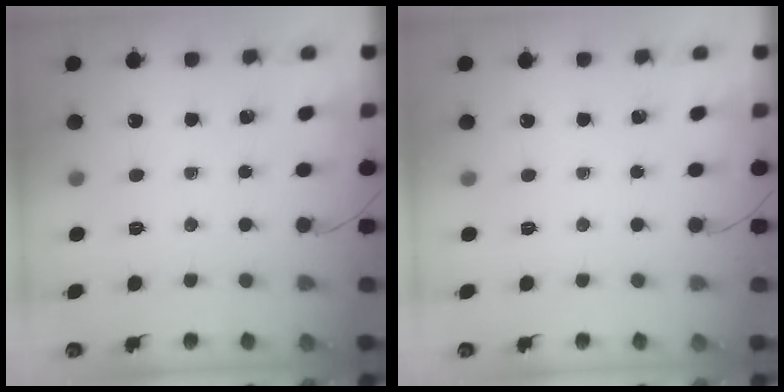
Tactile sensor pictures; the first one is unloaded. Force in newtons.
{"total": 0.0}